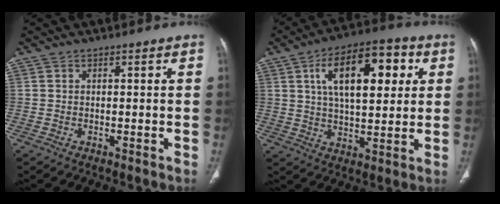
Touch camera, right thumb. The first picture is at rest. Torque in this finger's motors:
{"motor_torque": [0.24, 2.12, 1.25, 0.02, 0.38]}